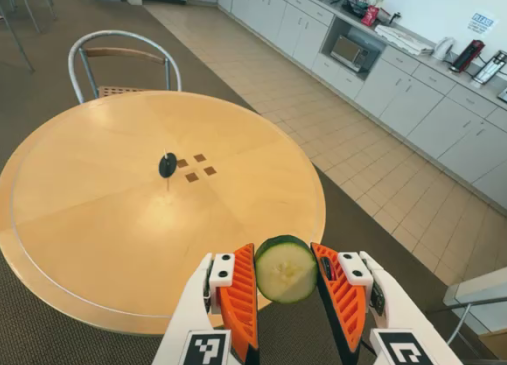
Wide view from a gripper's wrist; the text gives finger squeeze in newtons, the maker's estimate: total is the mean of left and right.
{"total": 8.4, "left": 8.3, "right": 8.6}